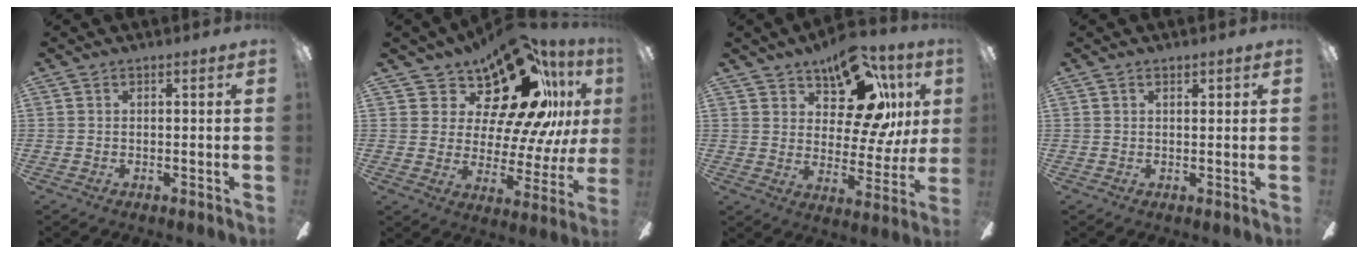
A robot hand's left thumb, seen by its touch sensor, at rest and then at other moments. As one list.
[{"total": 21.9, "force": [13.9, 9.2, 14.3], "torque": [-0.216, -0.098, 0.238]}, {"total": 17.0, "force": [10.7, 8.3, 10.1], "torque": [-0.161, -0.061, 0.185]}, {"total": 1.1, "force": [0.7, 0.5, 0.6], "torque": [-0.014, 0.002, 0.012]}]